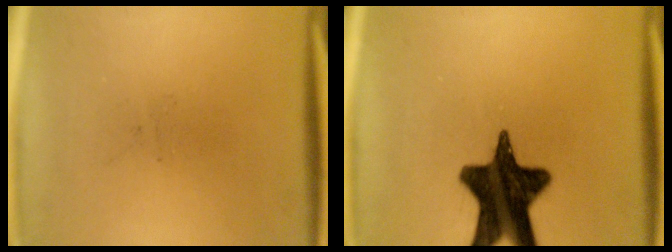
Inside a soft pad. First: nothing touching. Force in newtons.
{"total": 16.5}